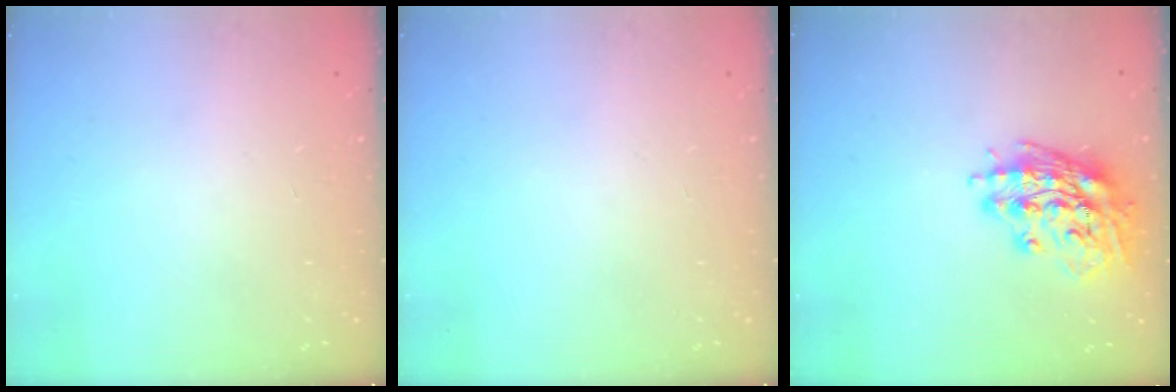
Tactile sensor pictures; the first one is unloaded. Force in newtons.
{"total": 0.0}
{"total": 16.1, "press": 15.9, "slide": 2.1}